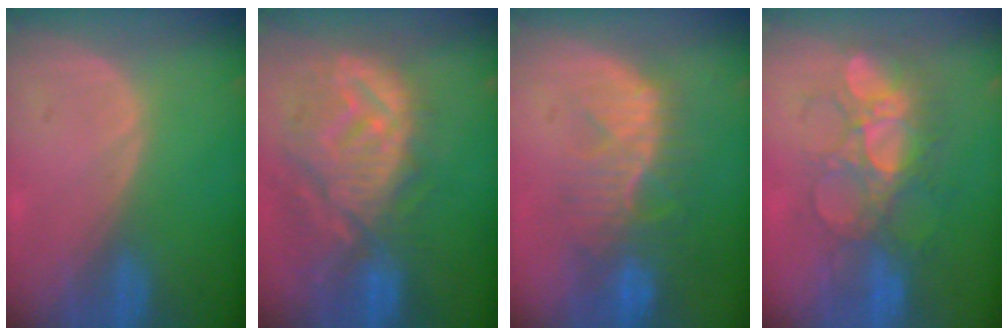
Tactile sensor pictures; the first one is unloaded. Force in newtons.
{"total": 12.6, "press": 11.1, "slide": 5.9}
{"total": 10.0, "press": 8.5, "slide": 5.3}
{"total": 9.0, "press": 8.6, "slide": 2.5}